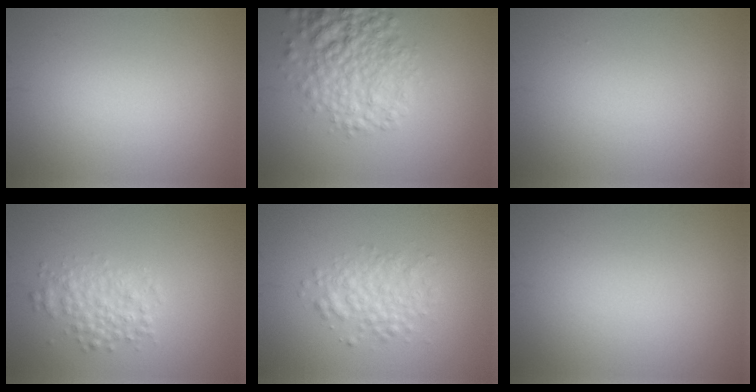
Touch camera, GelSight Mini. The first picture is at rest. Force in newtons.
{"total": 6.3, "press": 6.3, "slide": 0.2}
{"total": 0.0}
{"total": 2.8, "press": 2.8, "slide": 0.1}
{"total": 3.0, "press": 3.0, "slide": 0.1}
{"total": 0.0}